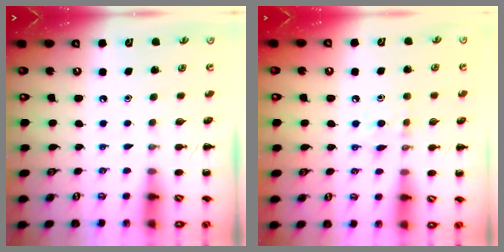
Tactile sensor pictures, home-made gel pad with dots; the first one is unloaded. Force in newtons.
{"total": 7.4, "press": 7.2, "slide": 1.8}